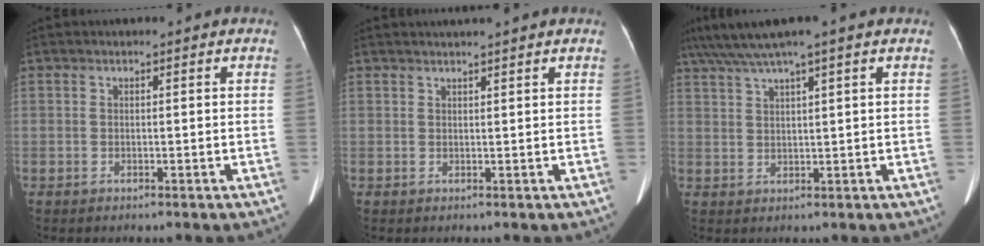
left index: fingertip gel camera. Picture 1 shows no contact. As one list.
[{"total": 2.7, "force": [2.4, -0.3, 1.1], "torque": [-0.013, 0.020, 0.037]}, {"total": 7.4, "force": [5.4, -0.3, 5.0], "torque": [-0.098, 0.038, 0.098]}]